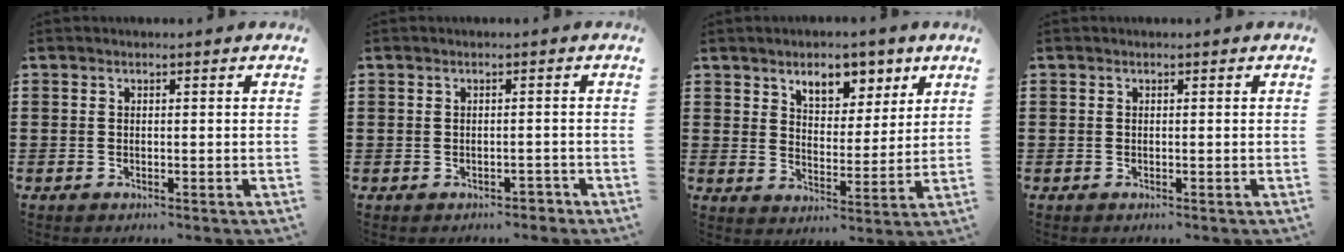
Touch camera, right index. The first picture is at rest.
{"total": 1.3, "force": [-1.0, 0.8, 0.1], "torque": [-0.006, 0.001, -0.023]}
{"total": 6.4, "force": [4.5, 3.4, 3.0], "torque": [-0.055, -0.008, 0.076]}
{"total": 0.0}